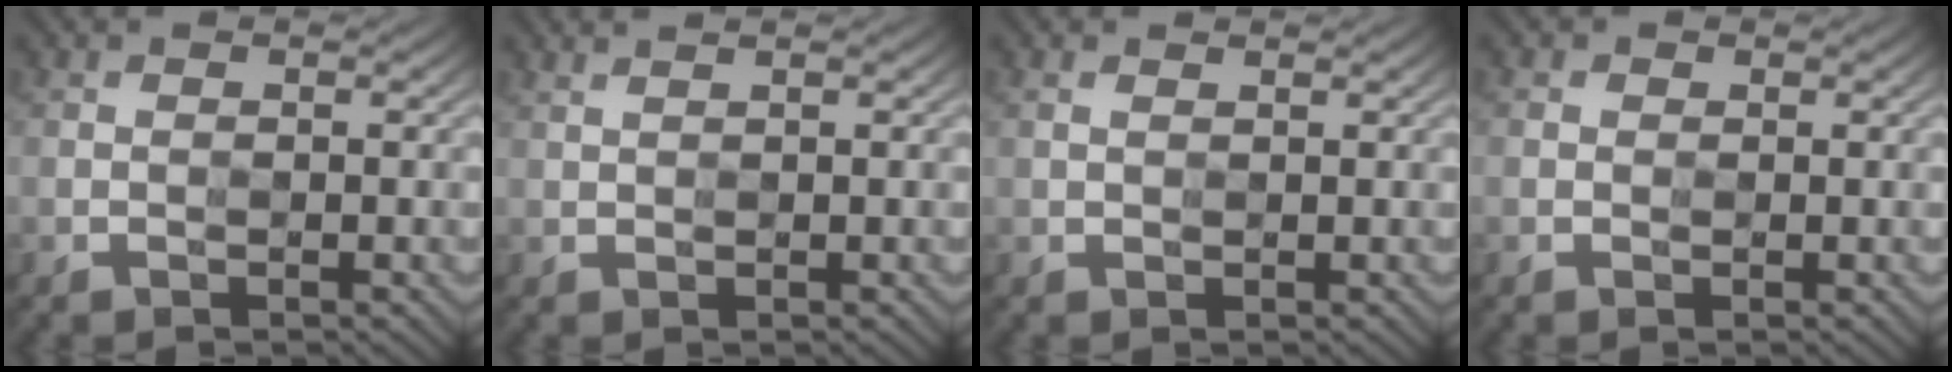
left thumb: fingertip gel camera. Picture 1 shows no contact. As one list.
[{"total": 1.5, "force": [1.2, 0.3, 0.9], "torque": [-0.015, 0.003, 0.014]}, {"total": 0.8, "force": [0.6, 0.2, 0.5], "torque": [-0.015, 0.001, 0.010]}, {"total": 0.6, "force": [0.2, 0.6, 0.2], "torque": [-0.001, -0.002, 0.001]}]